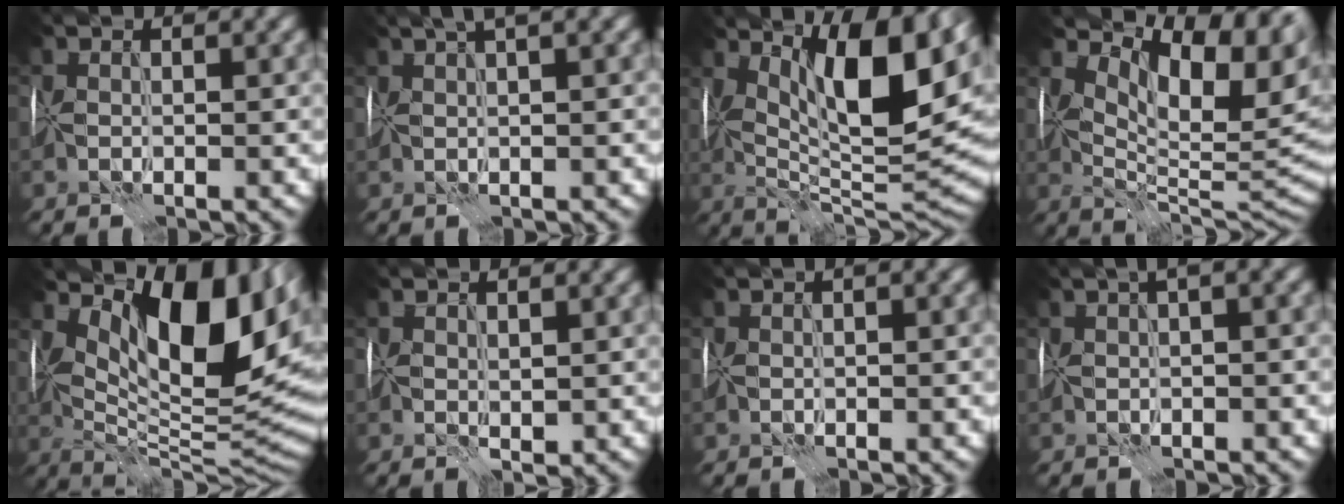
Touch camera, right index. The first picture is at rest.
{"total": 2.9, "force": [1.8, -0.1, 2.4], "torque": [-0.040, 0.012, 0.029]}
{"total": 13.3, "force": [4.1, 4.3, 11.9], "torque": [-0.175, -0.002, 0.064]}
{"total": 11.7, "force": [4.1, 5.8, 9.3], "torque": [-0.114, -0.006, 0.068]}
{"total": 14.9, "force": [4.6, 6.5, 12.7], "torque": [-0.185, 0.000, 0.079]}
{"total": 0.7, "force": [0.4, 0.0, 0.5], "torque": [-0.011, -0.003, 0.007]}
{"total": 1.1, "force": [0.2, 0.2, 1.1], "torque": [-0.017, 0.006, 0.003]}
{"total": 2.3, "force": [0.7, 0.3, 2.2], "torque": [-0.039, 0.011, 0.010]}